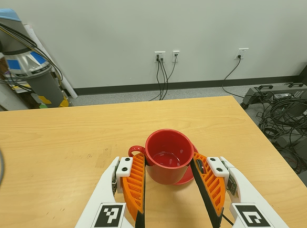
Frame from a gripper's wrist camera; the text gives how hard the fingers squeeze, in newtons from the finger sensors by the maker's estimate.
{"total": 2.9, "left": 2.6, "right": 3.2}